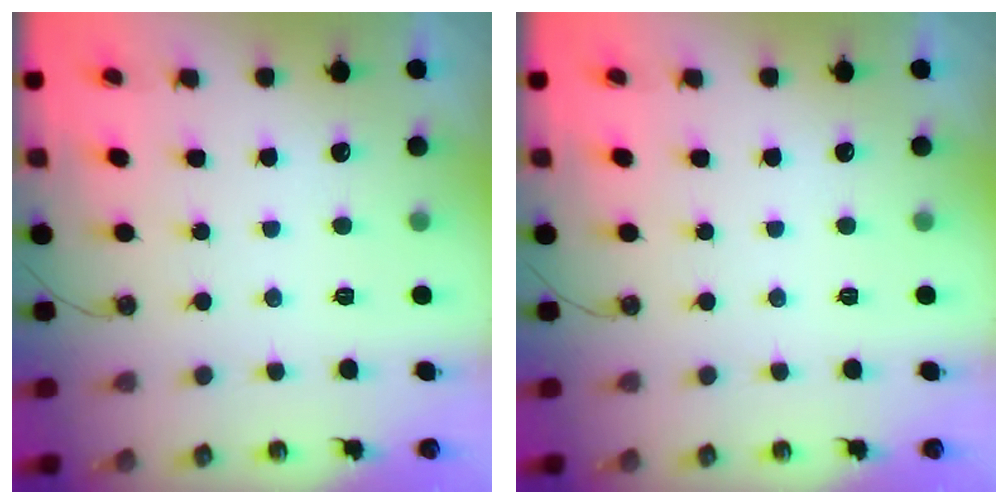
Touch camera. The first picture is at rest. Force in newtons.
{"total": 0.0}